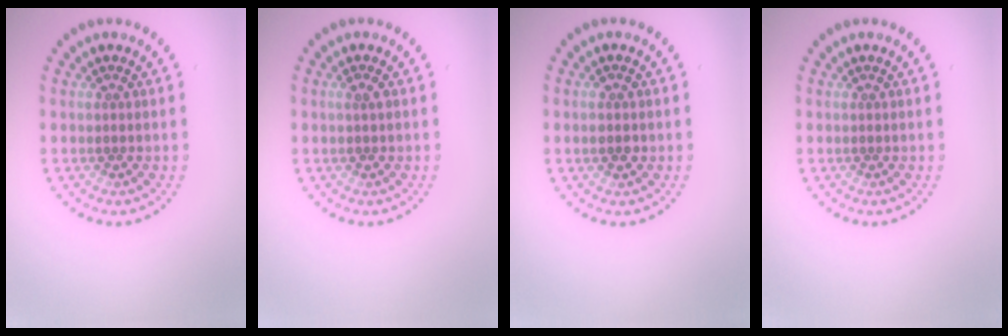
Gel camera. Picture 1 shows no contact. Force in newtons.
{"total": 0.8, "press": 0.8, "slide": 0.2}
{"total": 1.4, "press": 1.4, "slide": 0.1}
{"total": 0.0}